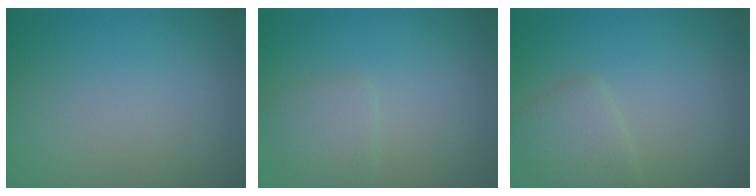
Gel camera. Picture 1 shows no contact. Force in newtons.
{"total": 1.8, "press": 1.8, "slide": 0.1}
{"total": 2.3, "press": 2.3, "slide": 0.0}